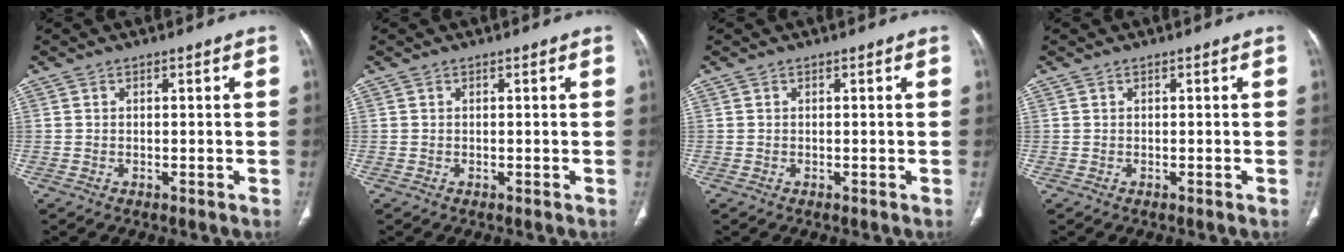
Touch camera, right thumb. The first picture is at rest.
{"total": 0.0}
{"total": 0.0}
{"total": 0.0}